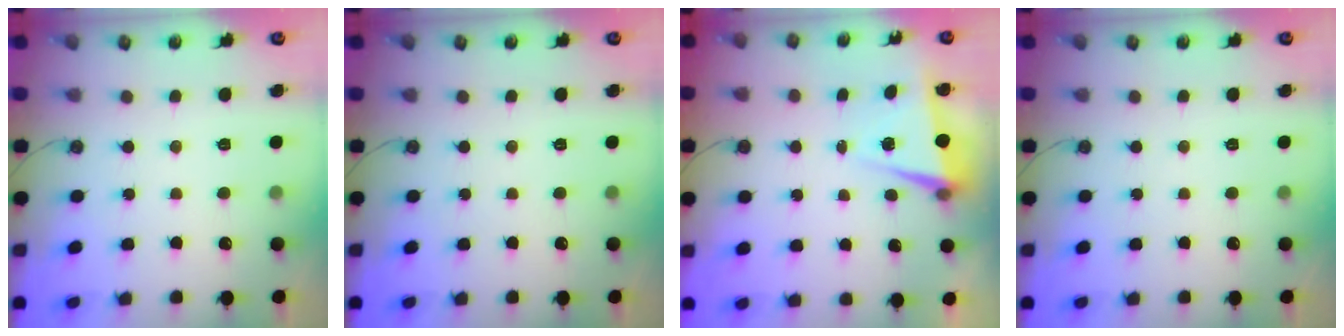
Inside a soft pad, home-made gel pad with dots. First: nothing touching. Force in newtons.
{"total": 0.0}
{"total": 4.2, "press": 3.4, "slide": 2.5}
{"total": 0.0}